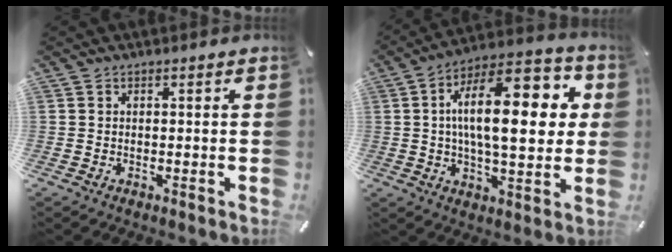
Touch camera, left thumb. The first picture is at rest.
{"total": 20.7, "force": [4.0, 9.0, 18.2], "torque": [-0.294, -0.012, 0.054]}